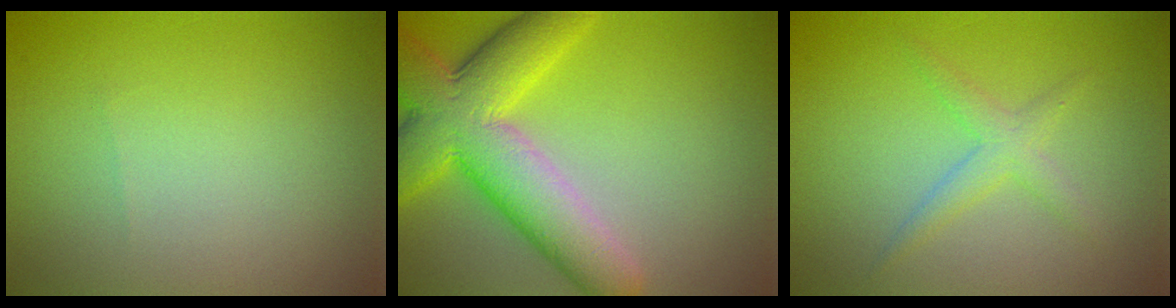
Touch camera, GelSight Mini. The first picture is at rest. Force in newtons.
{"total": 9.4, "press": 9.4, "slide": 0.3}
{"total": 1.9, "press": 1.9, "slide": 0.1}